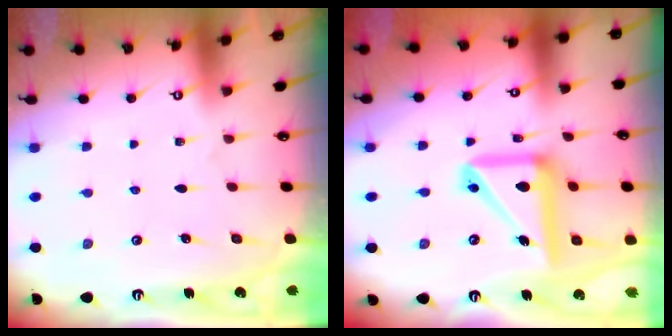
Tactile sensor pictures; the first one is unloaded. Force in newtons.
{"total": 15.5, "press": 15.3, "slide": 2.5}